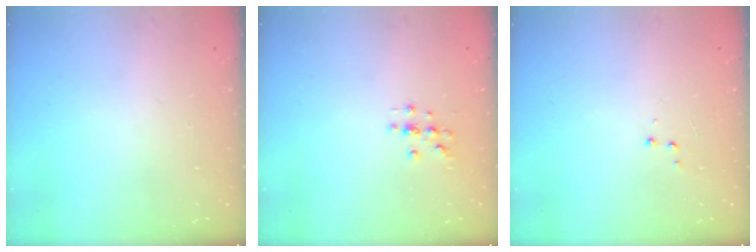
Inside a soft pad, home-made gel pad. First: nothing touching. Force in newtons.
{"total": 2.0, "press": 2.0, "slide": 0.2}
{"total": 3.6, "press": 3.5, "slide": 0.7}